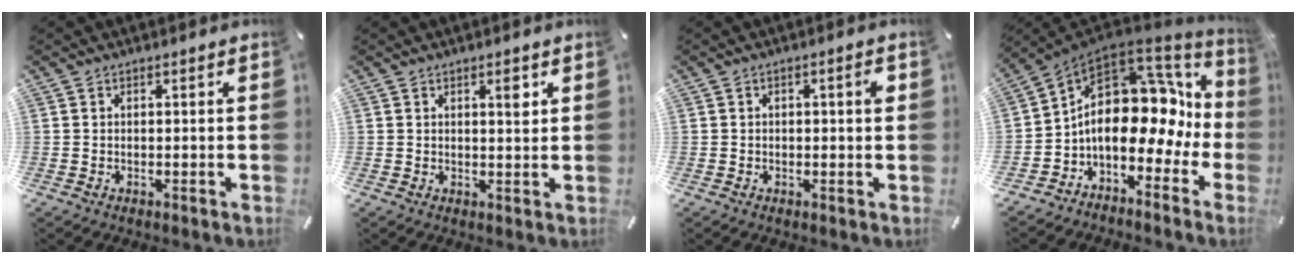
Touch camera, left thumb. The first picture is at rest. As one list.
[{"total": 3.3, "force": [1.5, 1.0, 2.8], "torque": [-0.034, -0.006, 0.018]}, {"total": 2.5, "force": [0.3, 0.8, 2.3], "torque": [-0.035, 0.003, 0.000]}, {"total": 18.4, "force": [2.3, 11.8, 13.9], "torque": [-0.228, -0.038, 0.047]}]